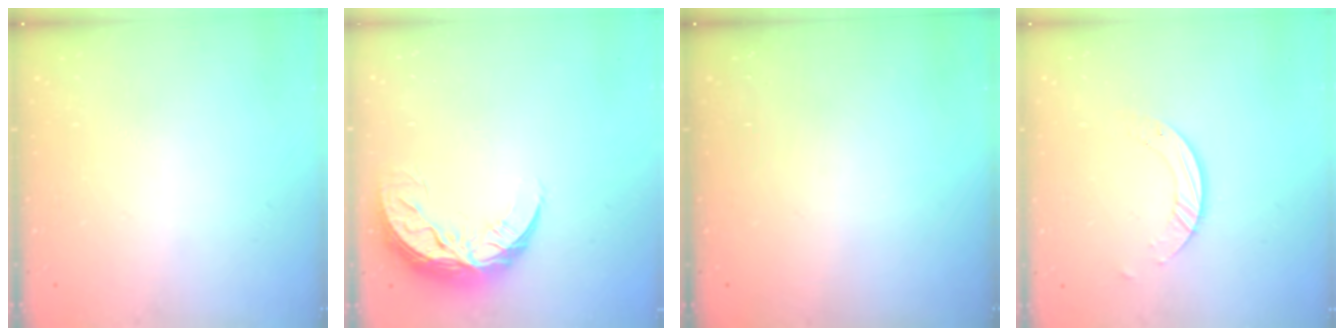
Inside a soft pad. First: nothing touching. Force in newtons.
{"total": 9.0, "press": 9.0, "slide": 0.3}
{"total": 0.0}
{"total": 4.6, "press": 4.6, "slide": 0.5}